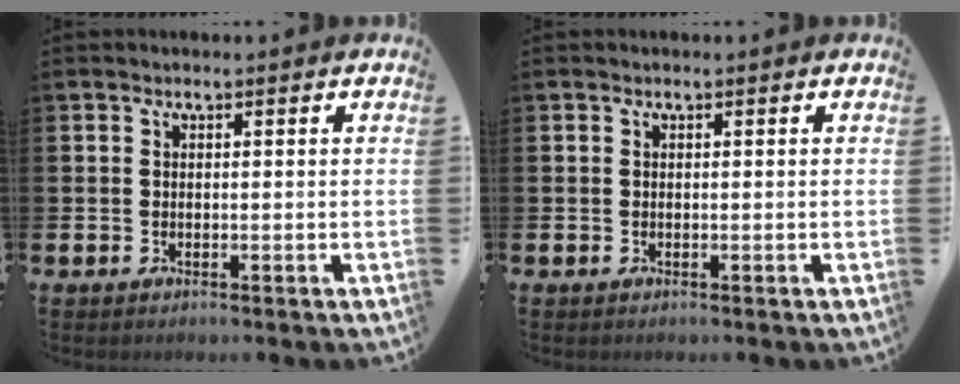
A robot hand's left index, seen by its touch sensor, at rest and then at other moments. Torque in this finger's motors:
{"motor_torque": [0.00, 0.00, 0.03, 0.00]}